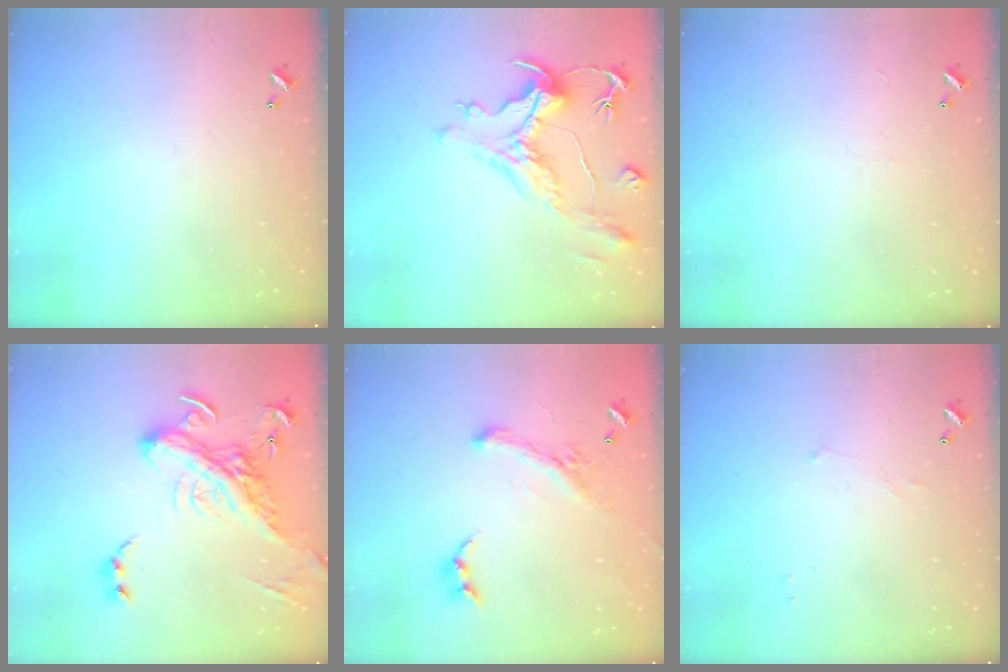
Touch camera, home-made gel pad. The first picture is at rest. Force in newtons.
{"total": 2.0, "press": 0.9, "slide": 1.8}
{"total": 1.5, "press": 1.4, "slide": 0.5}
{"total": 9.9, "press": 9.7, "slide": 2.0}
{"total": 1.7, "press": 1.1, "slide": 1.2}
{"total": 3.0, "press": 2.9, "slide": 0.4}